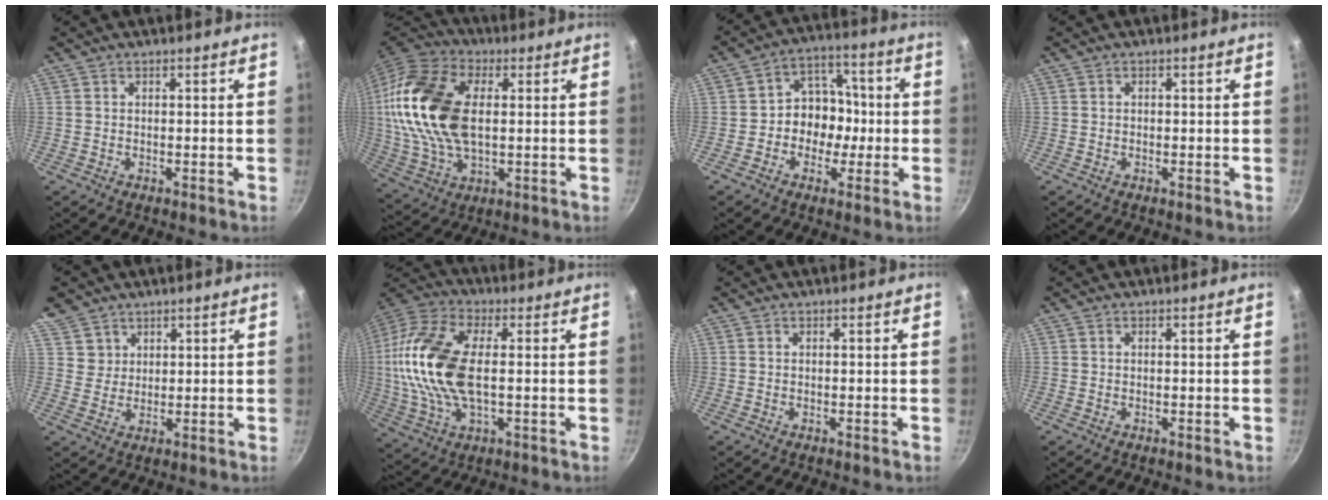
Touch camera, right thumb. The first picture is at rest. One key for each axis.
{"total": 21.8, "fx": 2.7, "fy": 13.1, "fz": 17.2, "tx": -0.325, "ty": 0.010, "tz": 0.044}
{"total": 9.5, "fx": -1.5, "fy": 7.9, "fz": 4.9, "tx": -0.015, "ty": 0.033, "tz": -0.035}
{"total": 0.0}
{"total": 6.0, "fx": 4.0, "fy": 4.4, "fz": 0.8, "tx": 0.016, "ty": -0.004, "tz": 0.079}
{"total": 19.4, "fx": 0.8, "fy": 9.9, "fz": 16.6, "tx": -0.341, "ty": 0.022, "tz": 0.006}
{"total": 0.0}
{"total": 0.0}